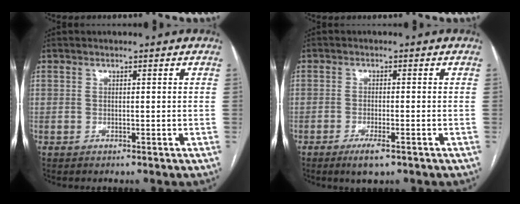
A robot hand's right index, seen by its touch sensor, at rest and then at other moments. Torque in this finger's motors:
{"motor_torque": [0.45, -0.04, 0.11, 0.04]}